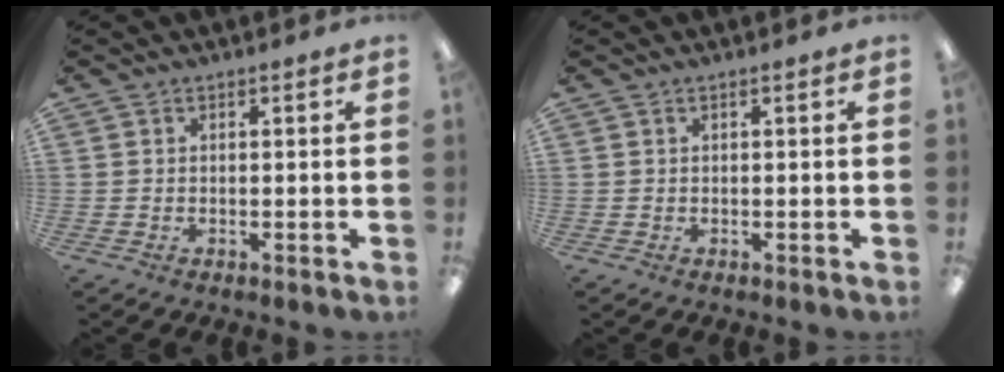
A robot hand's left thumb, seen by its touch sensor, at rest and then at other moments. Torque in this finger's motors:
{"motor_torque": [0.00, 0.00, -0.04, -0.04, 0.00]}